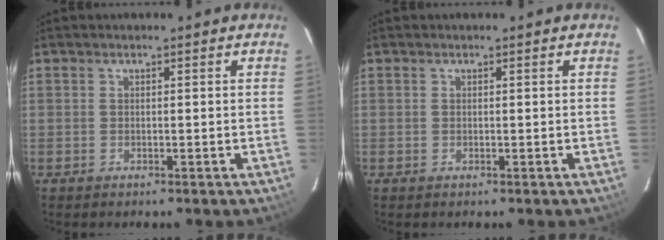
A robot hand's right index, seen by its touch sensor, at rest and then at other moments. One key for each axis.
{"total": 0.0}